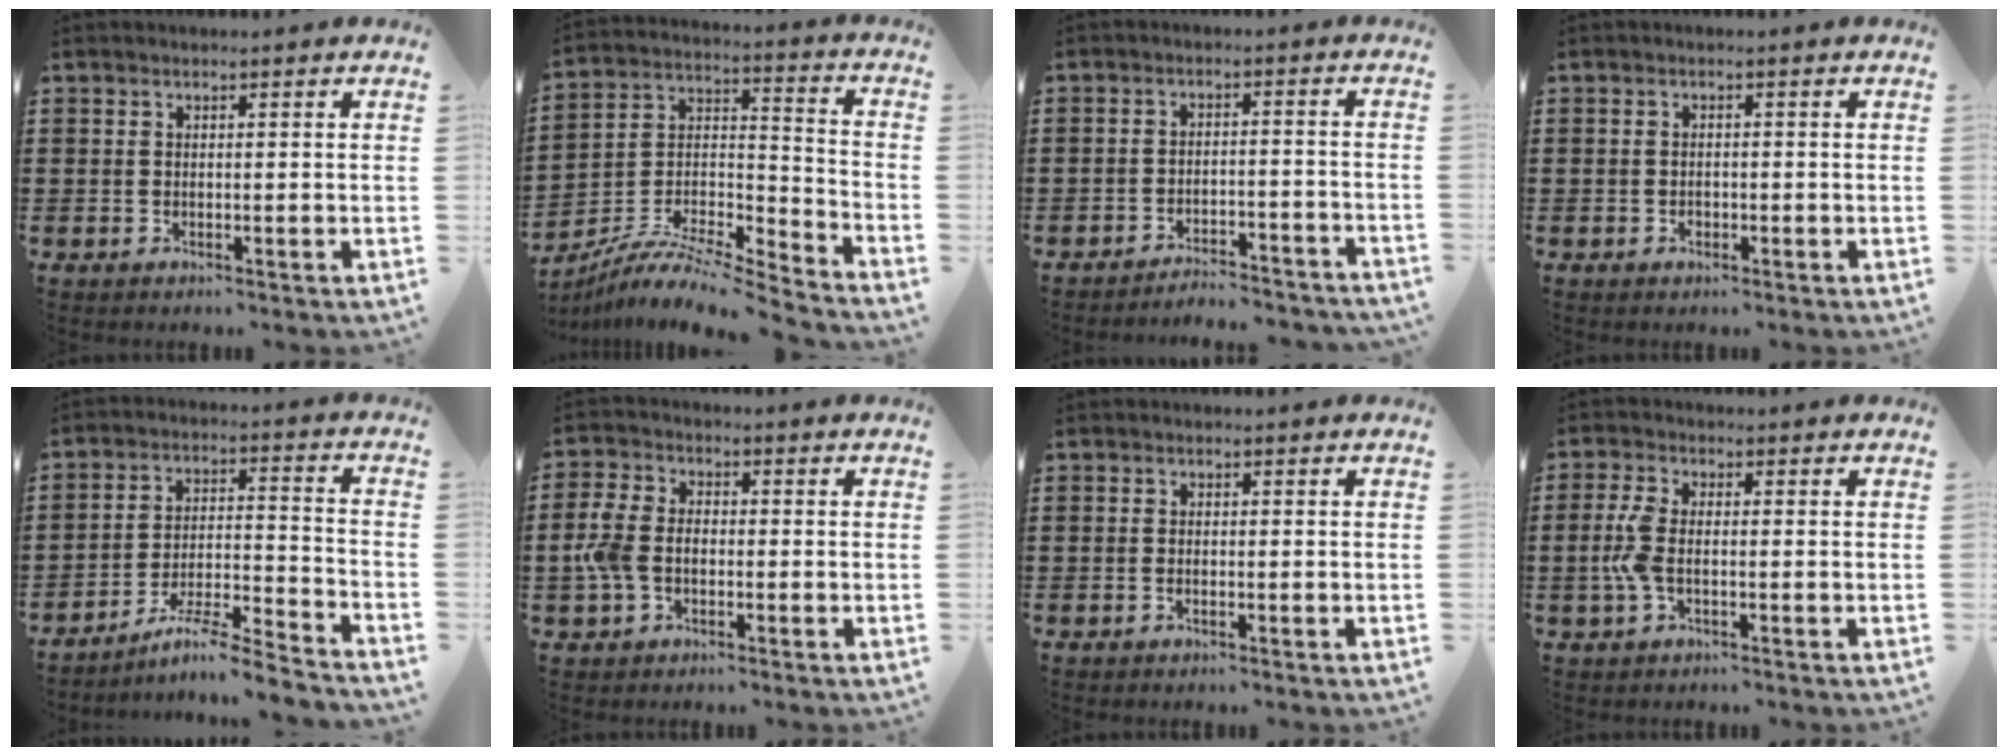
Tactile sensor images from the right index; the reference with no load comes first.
{"total": 7.8, "force": [-7.2, 1.0, 2.9], "torque": [-0.055, 0.001, -0.147]}
{"total": 5.2, "force": [-5.0, 0.1, 1.1], "torque": [-0.020, 0.002, -0.101]}
{"total": 0.9, "force": [-0.6, 0.5, 0.4], "torque": [-0.011, -0.004, -0.011]}
{"total": 7.4, "force": [-6.4, 0.1, 3.7], "torque": [-0.069, -0.004, -0.125]}
{"total": 5.3, "force": [-1.3, 3.6, 3.7], "torque": [-0.104, -0.002, -0.033]}
{"total": 0.7, "force": [-0.4, 0.0, 0.6], "torque": [-0.013, -0.007, -0.006]}
{"total": 4.6, "force": [-0.9, 2.0, 4.1], "torque": [-0.107, -0.007, -0.025]}